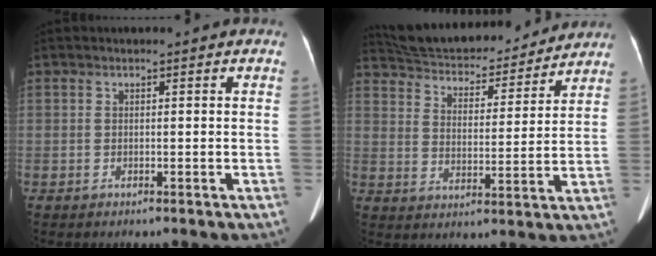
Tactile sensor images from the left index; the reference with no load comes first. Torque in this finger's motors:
{"motor_torque": [0.11, -1.00, 0.06, 0.05]}